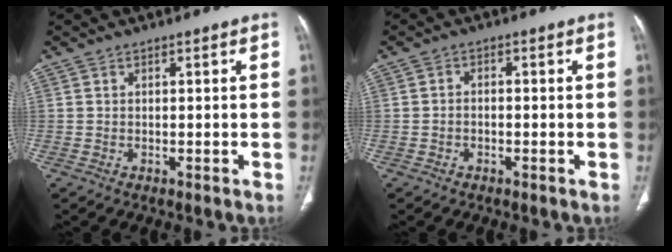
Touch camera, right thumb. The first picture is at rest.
{"total": 1.3, "force": [-0.5, 0.9, 0.7], "torque": [-0.009, 0.007, -0.011]}